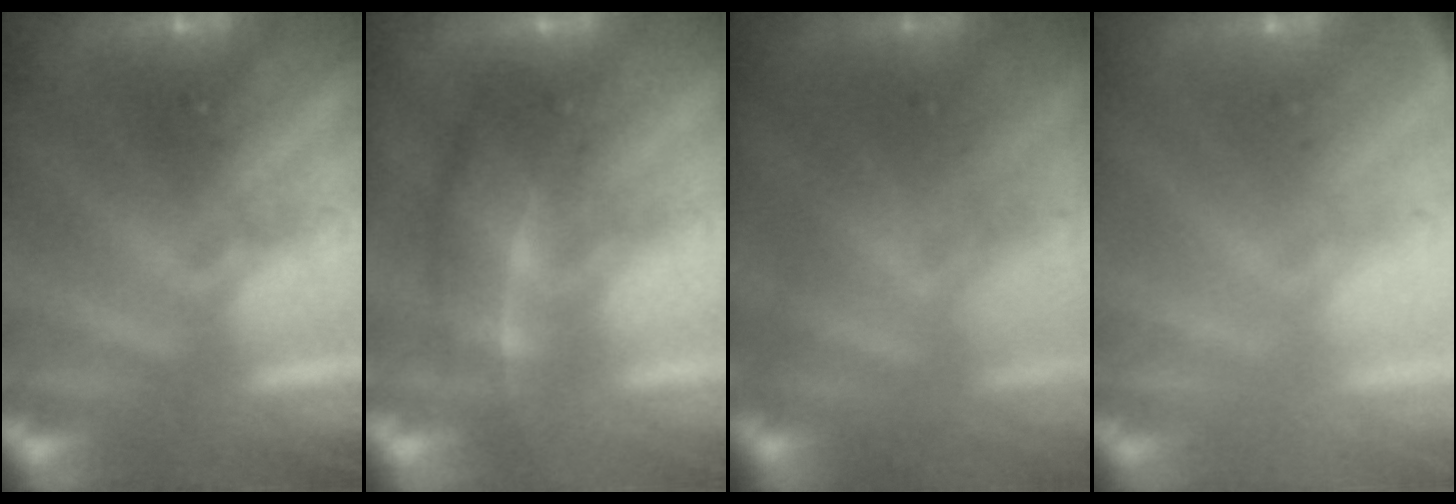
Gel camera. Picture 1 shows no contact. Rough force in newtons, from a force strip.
{"total": 2.7}
{"total": 3.9}
{"total": 2.4}